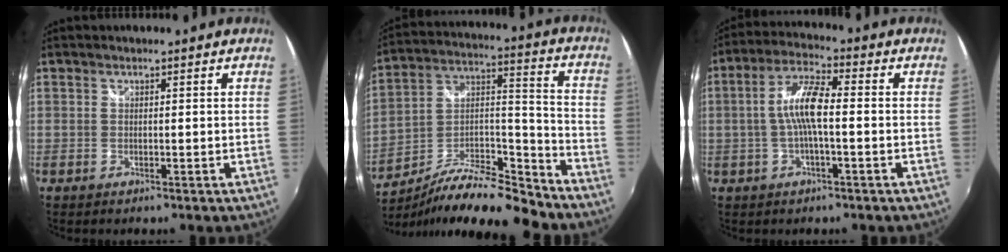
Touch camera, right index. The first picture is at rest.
{"total": 16.7, "force": [-13.4, 3.2, 9.3], "torque": [-0.168, 0.010, -0.236]}
{"total": 8.0, "force": [-0.8, 1.7, 7.8], "torque": [-0.162, 0.014, -0.015]}